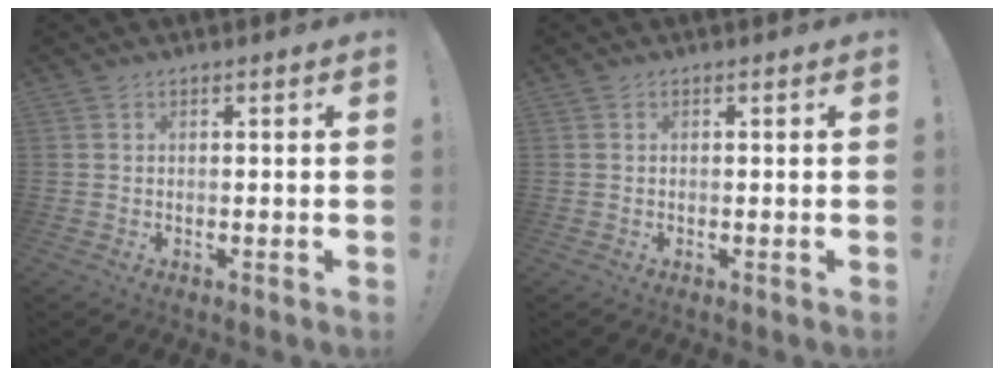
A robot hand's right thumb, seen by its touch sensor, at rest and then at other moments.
{"total": 0.0}